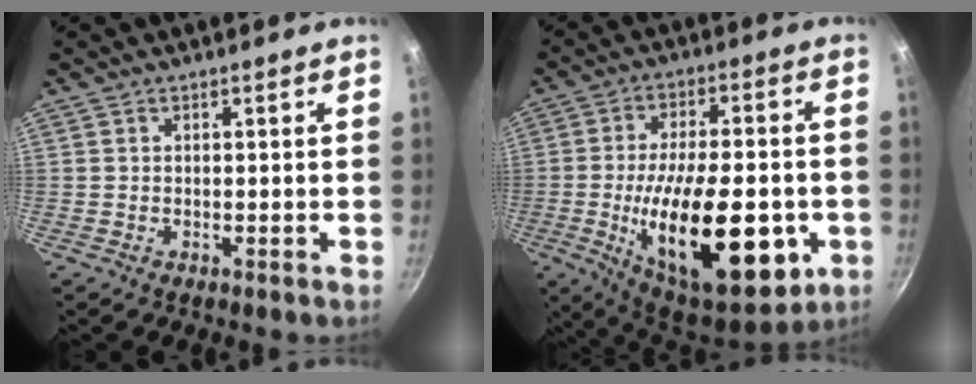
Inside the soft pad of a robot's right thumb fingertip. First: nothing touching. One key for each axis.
{"total": 26.5, "fx": -6.3, "fy": 11.5, "fz": 23.1, "tx": -0.345, "ty": 0.008, "tz": -0.085}